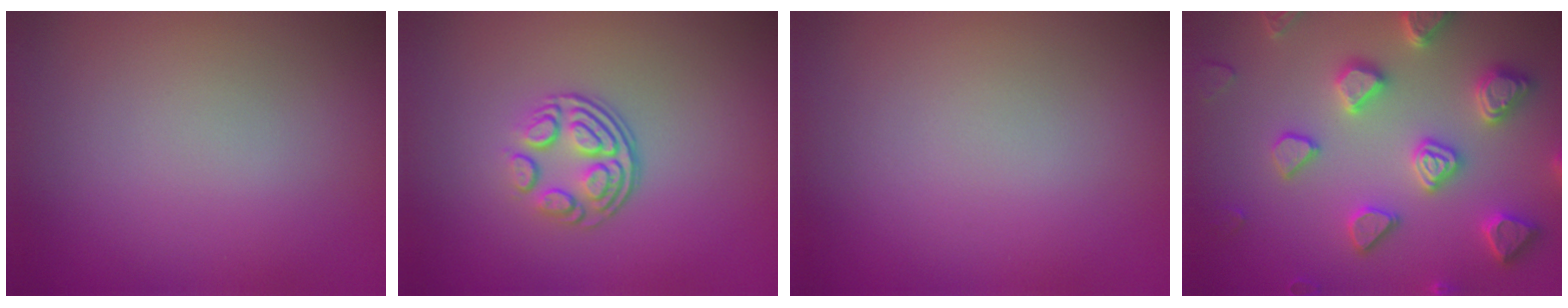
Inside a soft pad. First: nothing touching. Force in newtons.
{"total": 3.9, "press": 2.5, "slide": 2.9}
{"total": 0.0}
{"total": 5.3, "press": 5.2, "slide": 1.2}